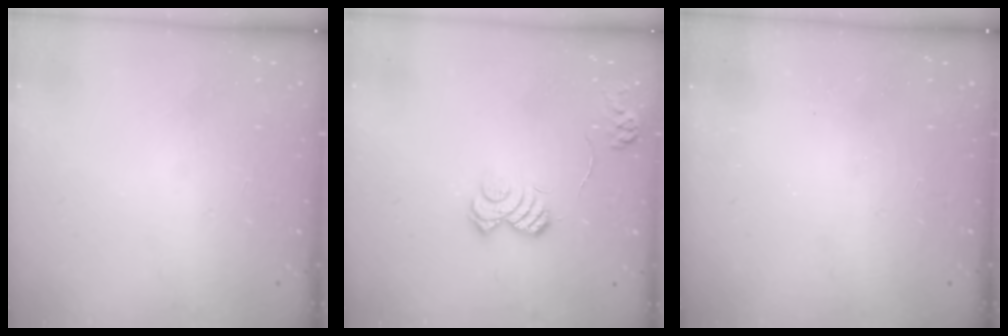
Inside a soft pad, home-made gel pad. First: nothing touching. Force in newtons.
{"total": 9.8, "press": 9.7, "slide": 0.7}
{"total": 2.3, "press": 2.1, "slide": 0.8}